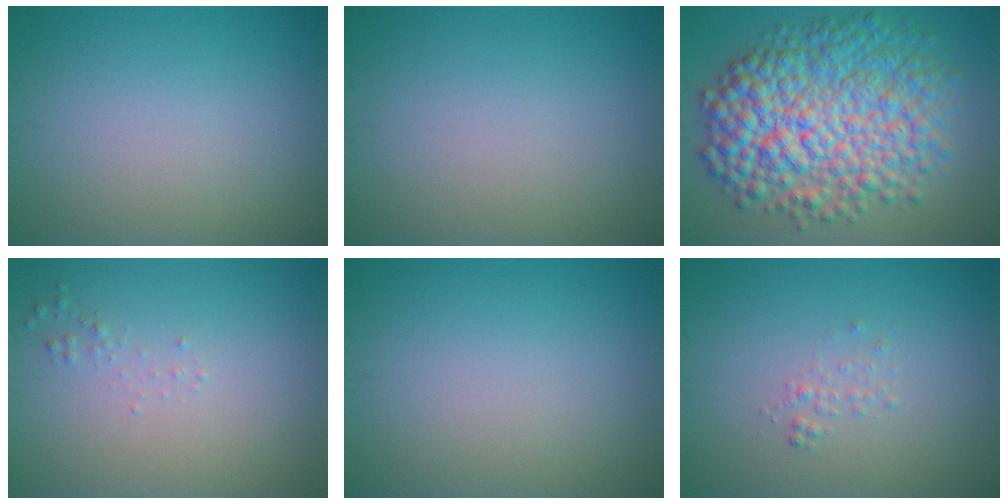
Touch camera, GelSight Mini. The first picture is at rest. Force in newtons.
{"total": 0.0}
{"total": 11.6, "press": 11.6, "slide": 0.0}
{"total": 0.6, "press": 0.6, "slide": 0.0}
{"total": 0.0}
{"total": 0.9, "press": 0.9, "slide": 0.1}